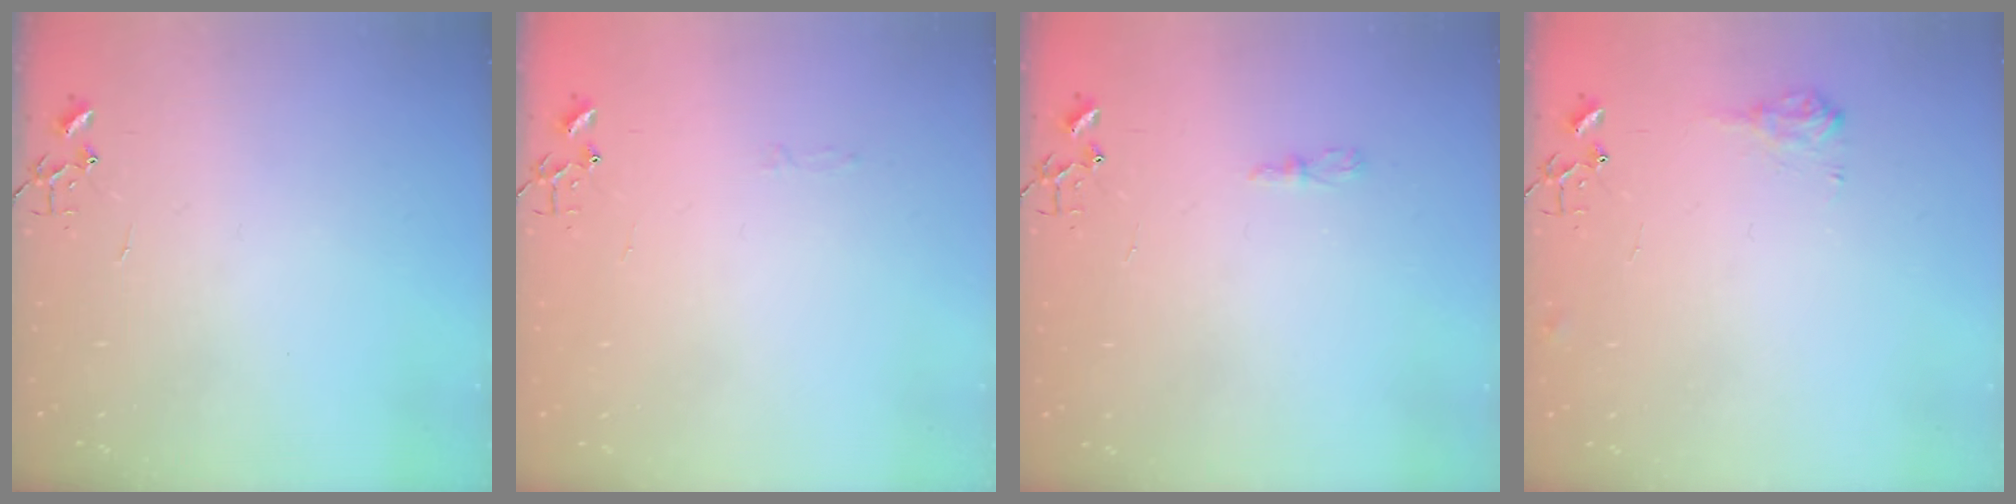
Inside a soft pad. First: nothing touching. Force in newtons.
{"total": 2.8, "press": 2.8, "slide": 0.4}
{"total": 3.5, "press": 3.5, "slide": 0.5}
{"total": 7.7, "press": 7.7, "slide": 0.1}